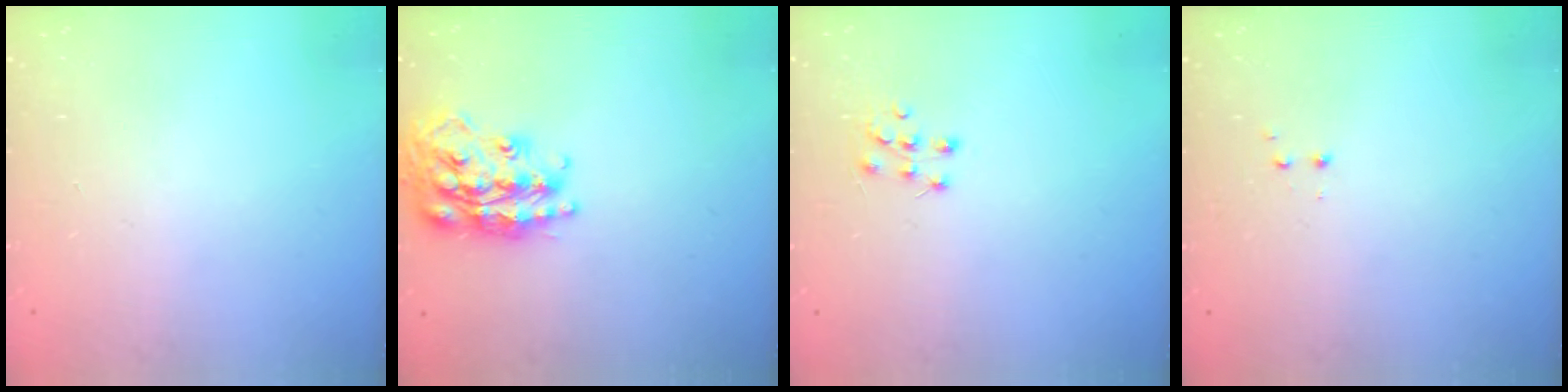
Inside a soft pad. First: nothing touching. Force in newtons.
{"total": 20.5, "press": 20.5, "slide": 1.4}
{"total": 7.2, "press": 7.1, "slide": 0.7}
{"total": 1.2, "press": 1.1, "slide": 0.5}